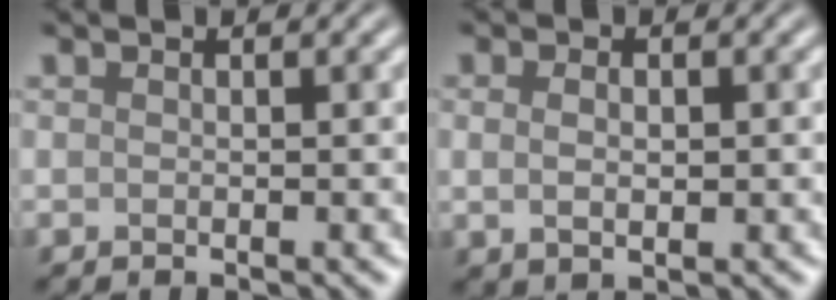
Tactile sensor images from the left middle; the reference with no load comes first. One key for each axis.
{"total": 2.0, "fx": 0.2, "fy": 1.2, "fz": 1.6, "tx": -0.029, "ty": -0.003, "tz": 0.009}